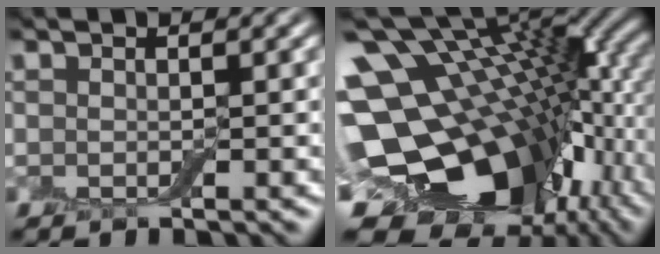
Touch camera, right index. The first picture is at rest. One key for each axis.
{"total": 17.4, "fx": -1.0, "fy": 12.0, "fz": 12.6, "tx": -0.217, "ty": -0.042, "tz": 0.018}